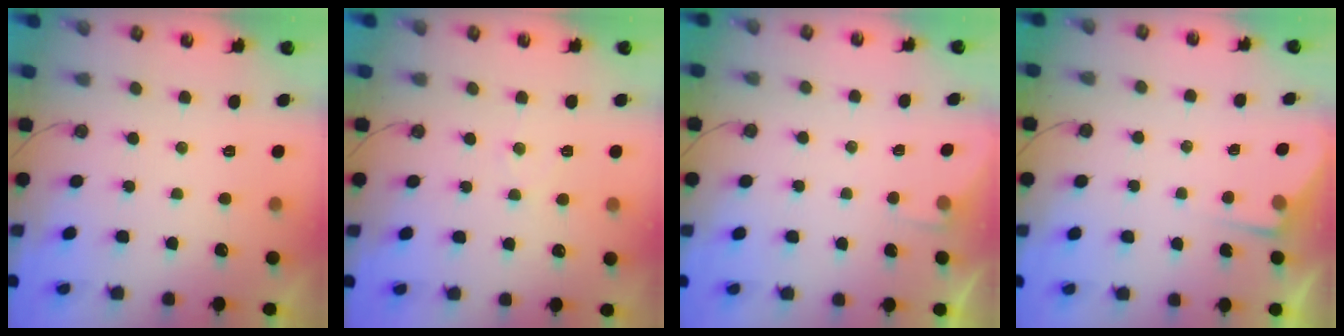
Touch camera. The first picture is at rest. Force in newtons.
{"total": 4.7, "press": 4.7, "slide": 0.5}
{"total": 2.0, "press": 2.0, "slide": 0.4}
{"total": 4.1, "press": 4.0, "slide": 0.5}